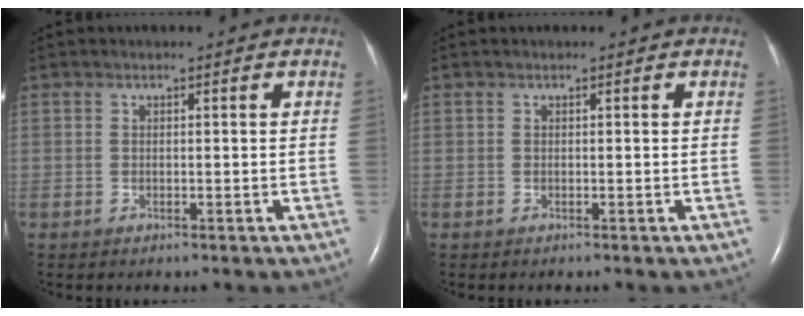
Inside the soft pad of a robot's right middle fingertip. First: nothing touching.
{"total": 0.0}